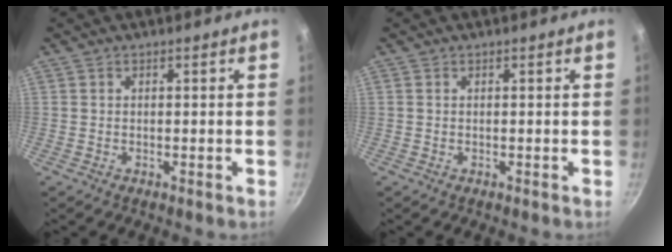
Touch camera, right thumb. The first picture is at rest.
{"total": 0.0}